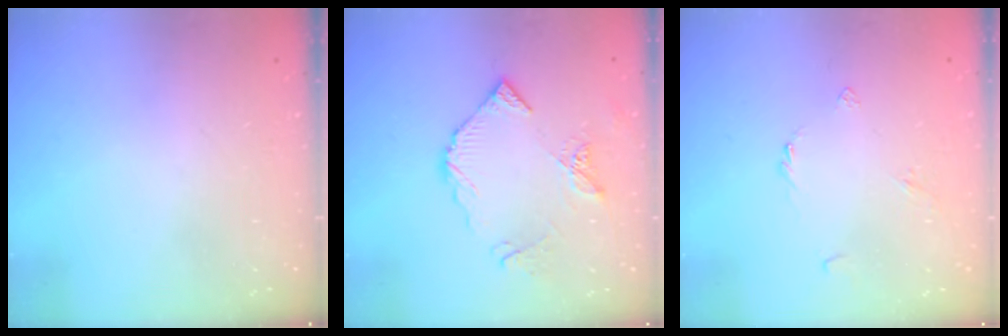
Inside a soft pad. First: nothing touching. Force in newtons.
{"total": 10.0, "press": 9.9, "slide": 0.9}
{"total": 2.4, "press": 2.4, "slide": 0.5}